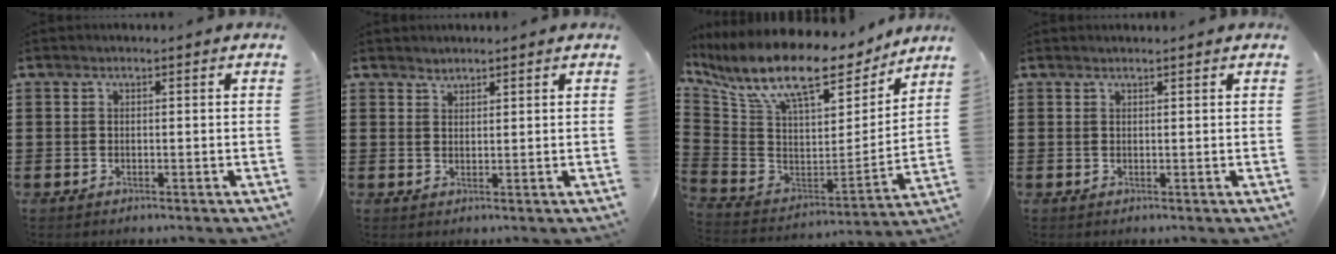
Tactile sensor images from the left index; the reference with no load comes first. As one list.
[{"total": 1.4, "force": [1.4, 0.3, -0.3], "torque": [0.003, 0.000, 0.027]}, {"total": 12.9, "force": [9.2, 4.2, 8.0], "torque": [-0.181, -0.056, 0.159]}, {"total": 0.6, "force": [0.6, 0.0, 0.1], "torque": [-0.003, -0.001, 0.012]}]